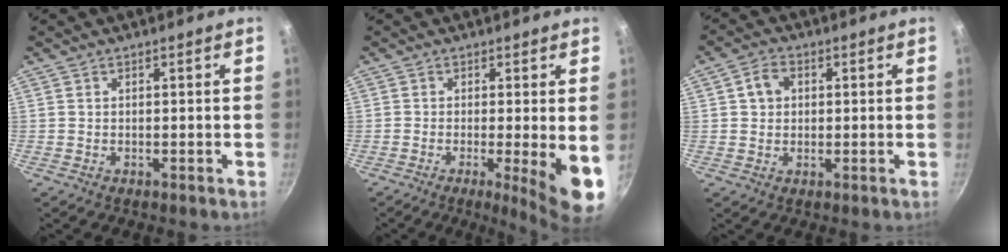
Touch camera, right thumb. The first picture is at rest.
{"total": 8.7, "force": [-1.5, 1.1, 8.5], "torque": [-0.112, -0.013, -0.018]}
{"total": 4.6, "force": [1.0, 3.7, 2.6], "torque": [-0.031, 0.008, 0.011]}